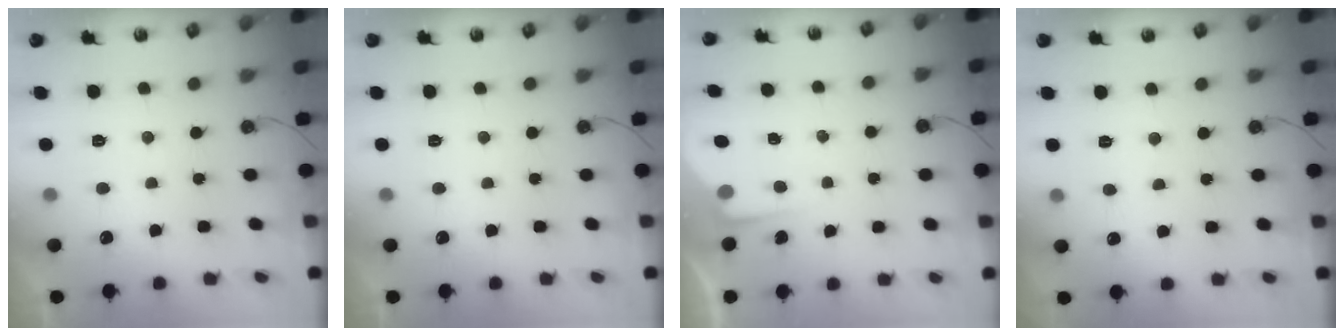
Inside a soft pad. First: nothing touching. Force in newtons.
{"total": 0.0}
{"total": 2.8, "press": 2.8, "slide": 0.4}
{"total": 3.8, "press": 3.7, "slide": 0.5}